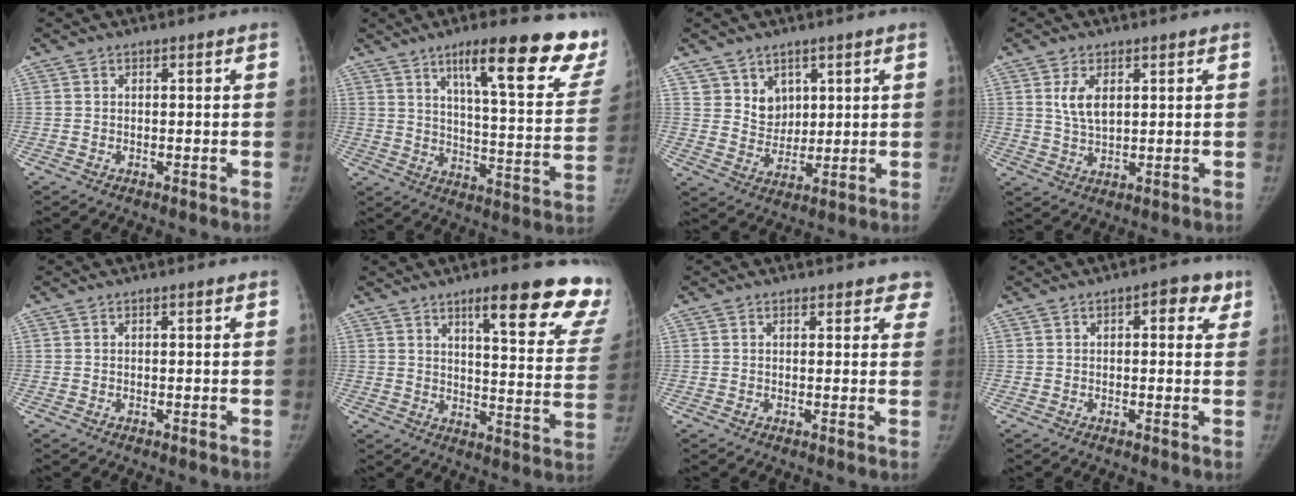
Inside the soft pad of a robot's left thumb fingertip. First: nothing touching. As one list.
[{"total": 23.4, "force": [16.0, 4.7, 16.3], "torque": [-0.182, -0.074, 0.218]}, {"total": 6.0, "force": [3.2, 4.9, 1.2], "torque": [0.016, -0.025, 0.065]}, {"total": 5.1, "force": [1.7, 2.8, 3.9], "torque": [-0.065, -0.010, 0.038]}, {"total": 0.0}, {"total": 20.7, "force": [14.8, 4.3, 13.7], "torque": [-0.136, -0.075, 0.183]}, {"total": 4.8, "force": [3.9, 2.0, 2.0], "torque": [0.017, -0.011, 0.032]}, {"total": 5.2, "force": [2.1, 2.5, 4.0], "torque": [-0.023, 0.001, 0.018]}]